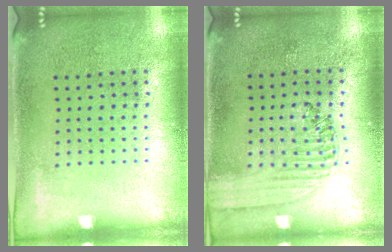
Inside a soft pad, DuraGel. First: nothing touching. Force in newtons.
{"total": 1.5, "press": 1.4, "slide": 0.6}